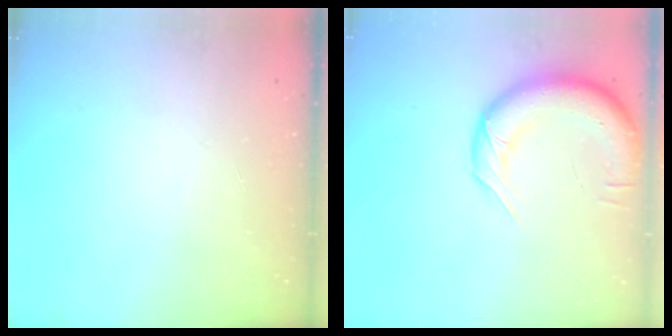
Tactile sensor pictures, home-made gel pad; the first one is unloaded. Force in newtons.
{"total": 13.9, "press": 13.4, "slide": 3.7}